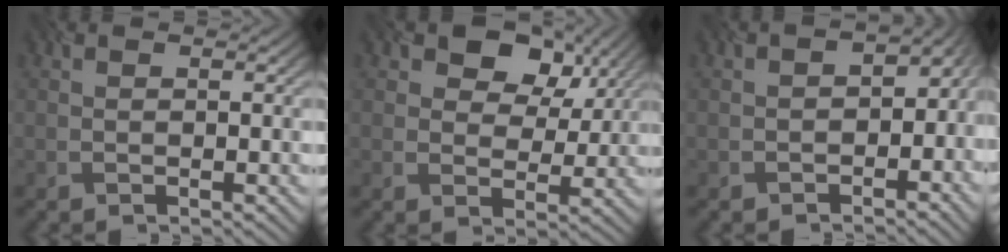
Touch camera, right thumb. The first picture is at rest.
{"total": 7.4, "force": [3.9, 5.0, 3.9], "torque": [-0.065, 0.002, 0.064]}
{"total": 5.2, "force": [-2.7, 2.9, 3.4], "torque": [-0.038, -0.011, -0.036]}